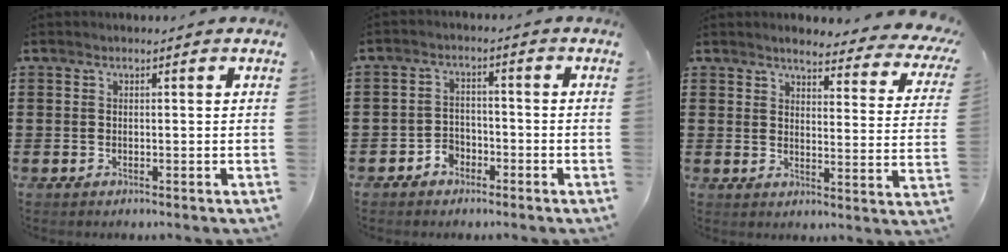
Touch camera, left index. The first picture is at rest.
{"total": 3.0, "force": [-2.4, 1.7, 0.3], "torque": [-0.014, 0.005, -0.051]}
{"total": 4.1, "force": [3.6, 0.5, 1.9], "torque": [-0.047, -0.026, 0.056]}